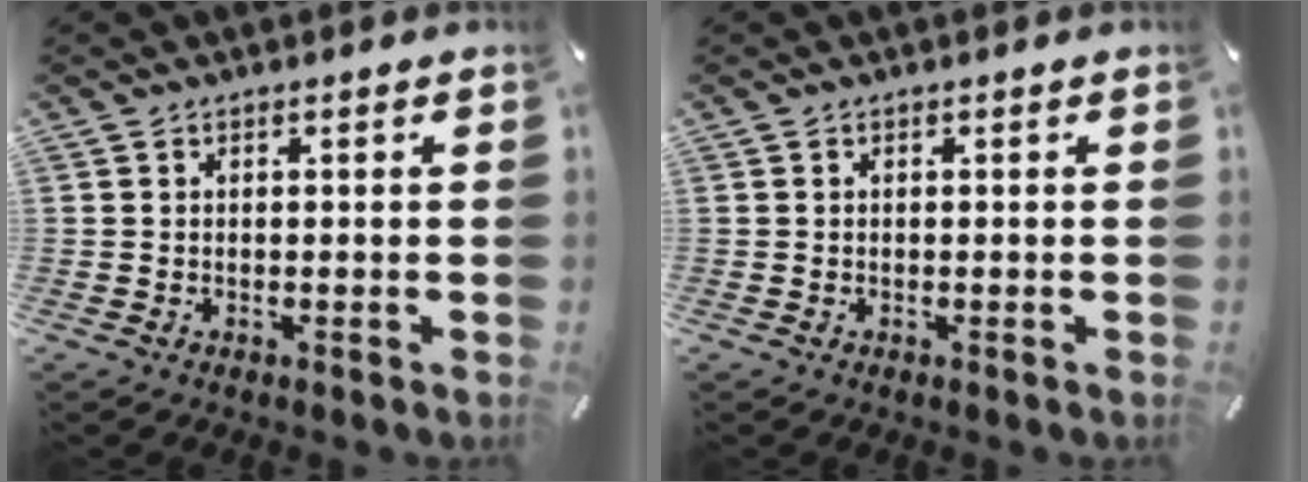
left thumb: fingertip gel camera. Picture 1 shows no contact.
{"total": 0.0}